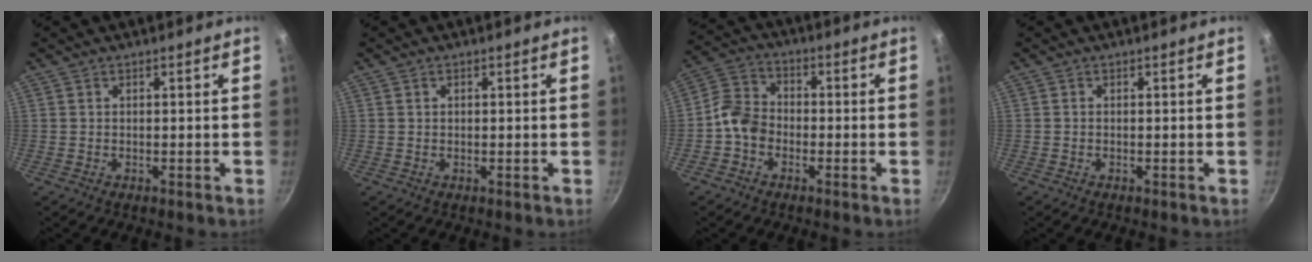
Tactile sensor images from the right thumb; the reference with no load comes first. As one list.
[{"total": 0.7, "force": [0.3, 0.5, 0.4], "torque": [-0.006, 0.004, 0.007]}, {"total": 6.8, "force": [-2.3, 5.3, 3.5], "torque": [-0.048, 0.029, -0.063]}, {"total": 0.0}]